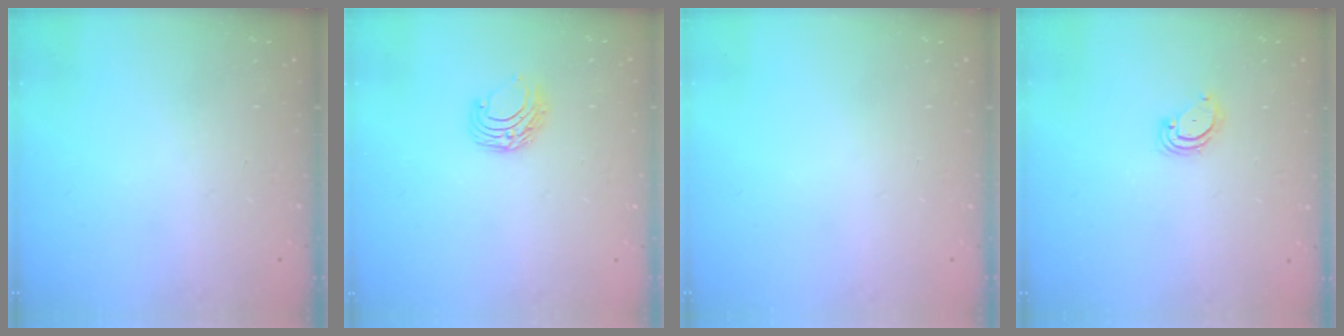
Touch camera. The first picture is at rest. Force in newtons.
{"total": 6.7, "press": 6.7, "slide": 0.7}
{"total": 0.0}
{"total": 3.1, "press": 3.1, "slide": 0.3}